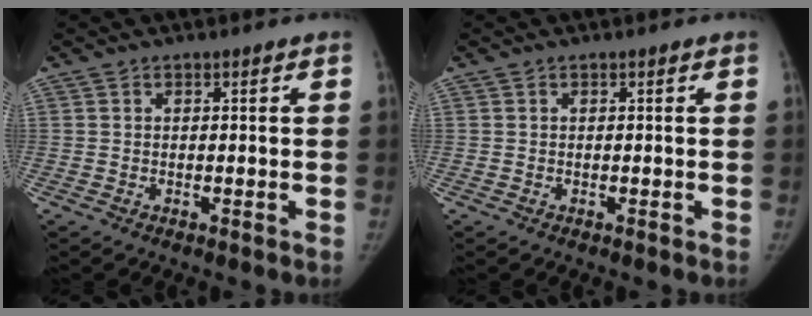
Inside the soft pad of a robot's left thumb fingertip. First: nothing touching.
{"total": 0.0}